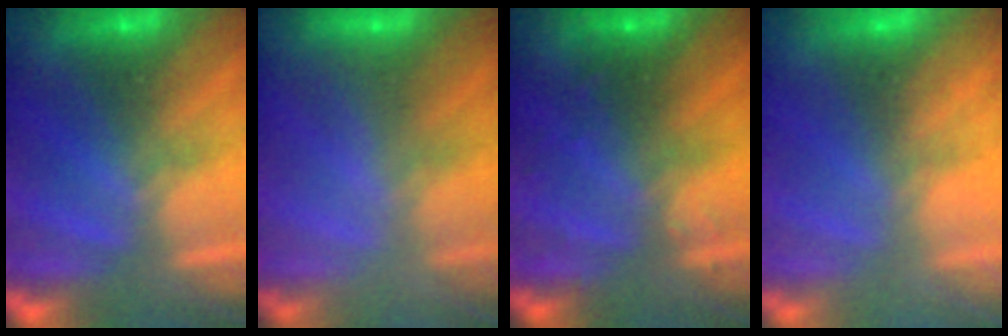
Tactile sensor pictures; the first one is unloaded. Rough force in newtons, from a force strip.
{"total": 2.2}
{"total": 2.9}
{"total": 7.5}